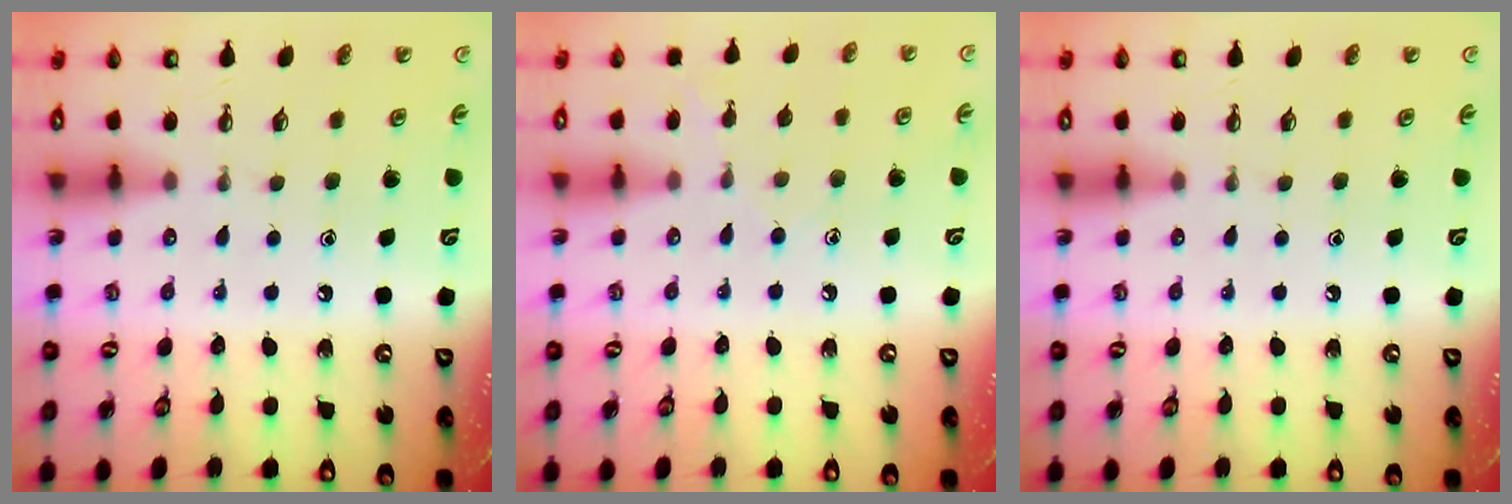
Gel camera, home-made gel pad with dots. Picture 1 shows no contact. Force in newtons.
{"total": 8.4, "press": 8.4, "slide": 0.6}
{"total": 0.0}